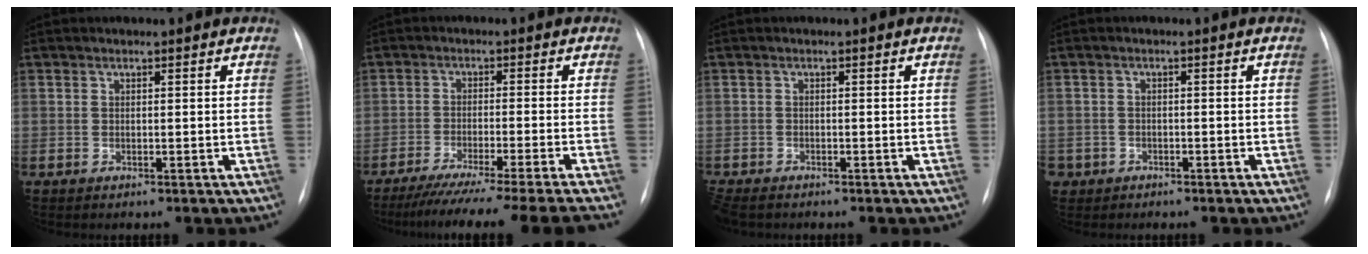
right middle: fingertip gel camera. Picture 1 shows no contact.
{"total": 17.4, "force": [-15.0, -2.6, 8.5], "torque": [-0.103, -0.059, -0.223]}
{"total": 3.8, "force": [-3.1, 1.5, 1.6], "torque": [-0.030, -0.008, -0.052]}
{"total": 3.2, "force": [-2.0, 2.5, 0.3], "torque": [-0.005, 0.005, -0.032]}